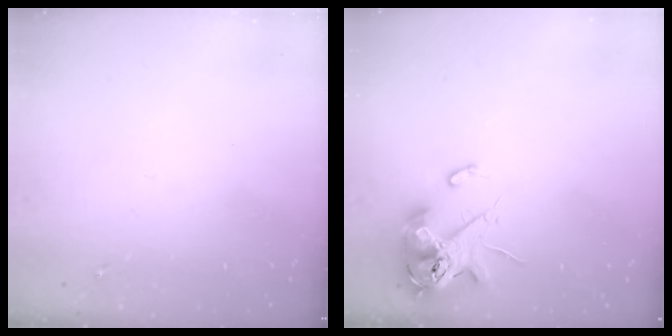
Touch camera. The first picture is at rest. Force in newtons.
{"total": 13.2, "press": 13.0, "slide": 2.3}